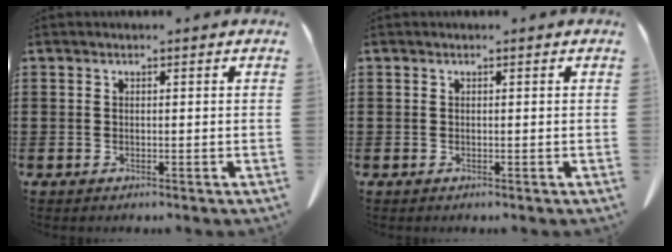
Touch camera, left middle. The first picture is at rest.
{"total": 0.0}